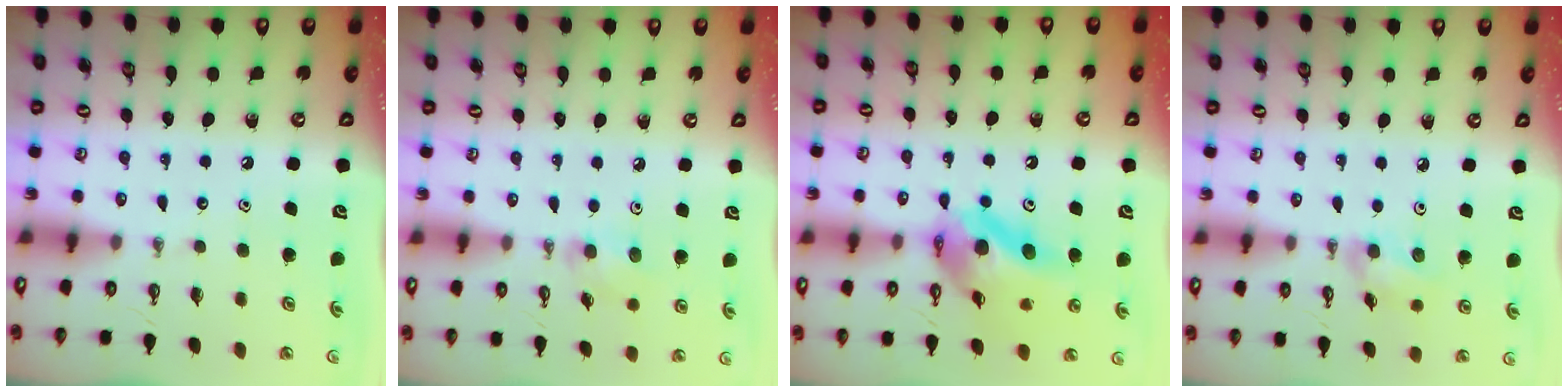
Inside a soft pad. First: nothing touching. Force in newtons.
{"total": 6.0, "press": 5.9, "slide": 1.4}
{"total": 13.3, "press": 13.2, "slide": 1.5}
{"total": 7.8, "press": 7.3, "slide": 2.8}